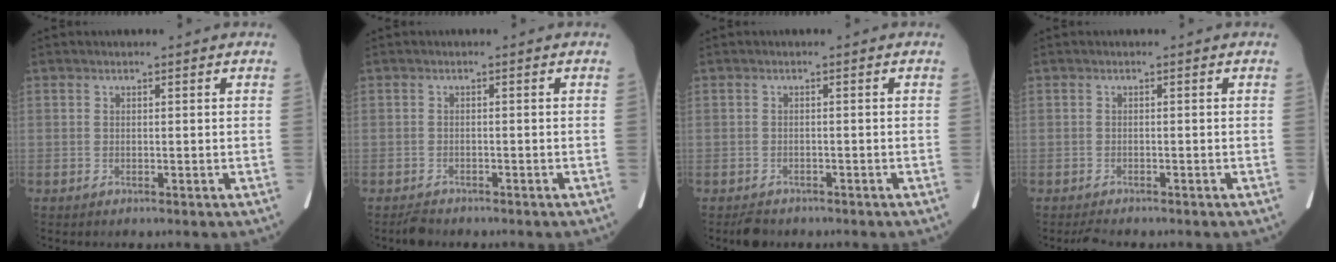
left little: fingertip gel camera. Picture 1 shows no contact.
{"total": 1.8, "force": [-1.6, 0.7, 0.4], "torque": [-0.018, -0.004, -0.022]}
{"total": 2.5, "force": [-2.0, 1.3, 0.6], "torque": [-0.017, -0.002, -0.027]}
{"total": 1.7, "force": [-1.5, 0.4, 0.6], "torque": [-0.018, -0.006, -0.019]}